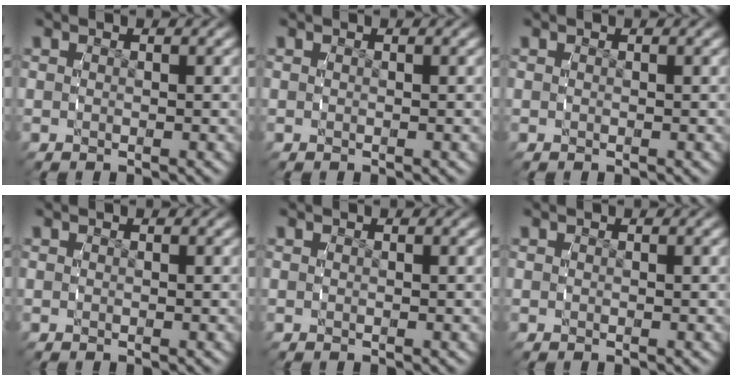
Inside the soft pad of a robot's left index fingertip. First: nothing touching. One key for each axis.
{"total": 0.0}
{"total": 0.0}
{"total": 0.0}
{"total": 0.0}
{"total": 0.0}